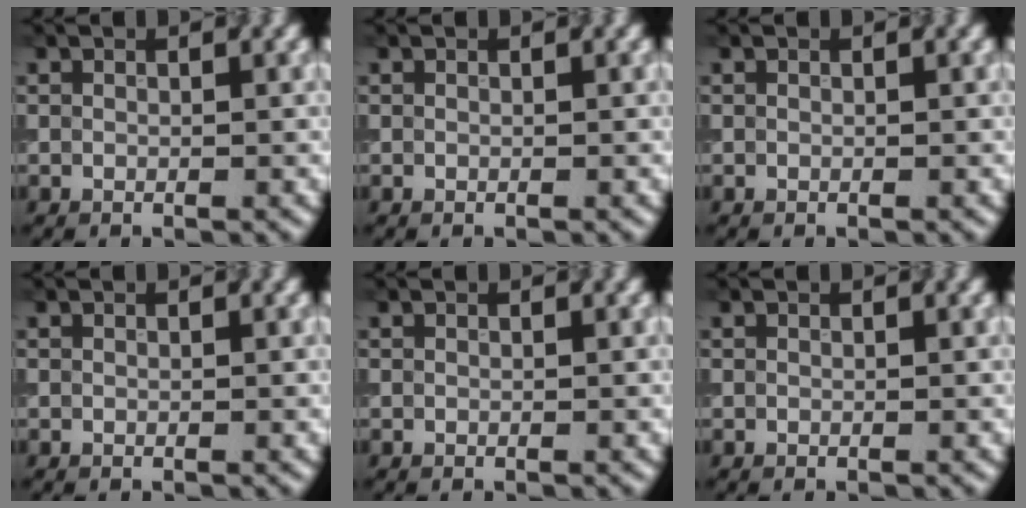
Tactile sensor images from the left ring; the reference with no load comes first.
{"total": 0.0}
{"total": 0.0}
{"total": 0.0}
{"total": 0.0}
{"total": 0.0}